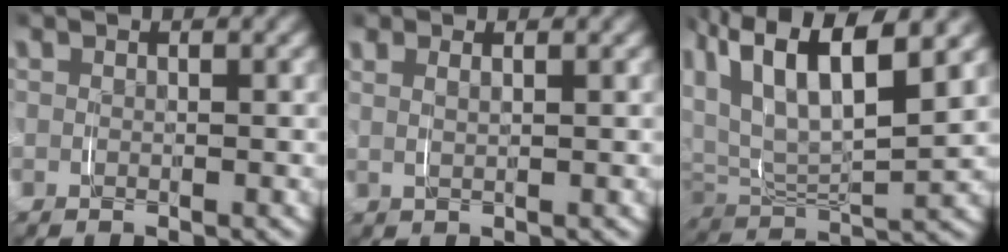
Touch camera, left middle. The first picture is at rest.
{"total": 1.3, "force": [0.9, 0.2, 1.0], "torque": [-0.021, 0.003, 0.022]}
{"total": 9.5, "force": [3.2, 5.5, 7.0], "torque": [-0.156, 0.001, 0.056]}